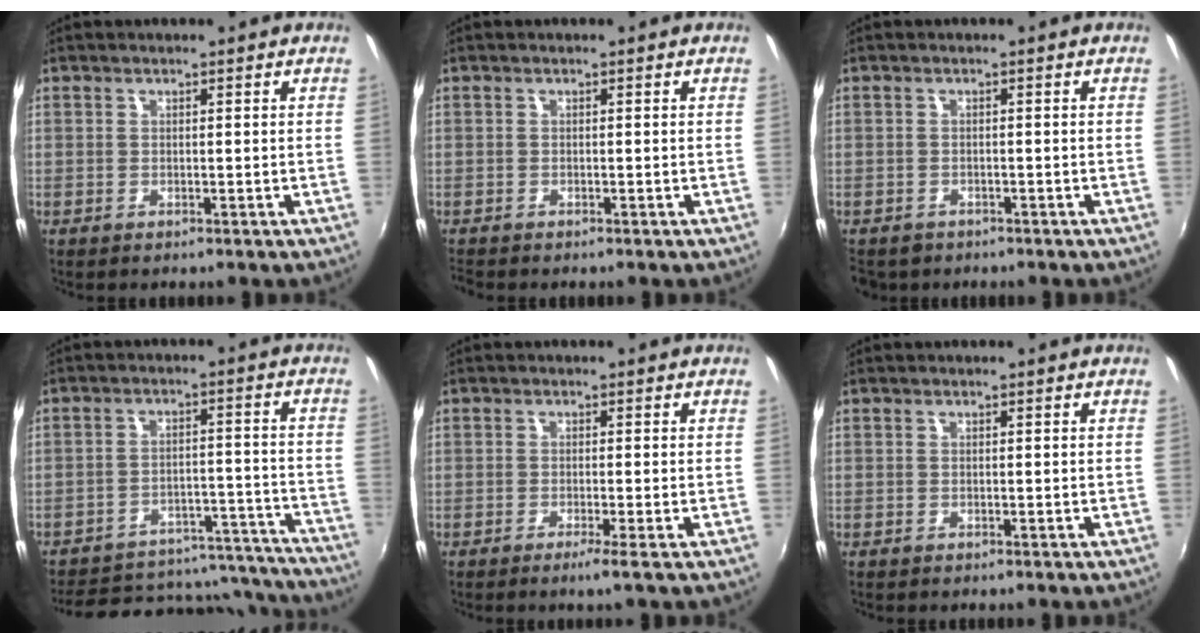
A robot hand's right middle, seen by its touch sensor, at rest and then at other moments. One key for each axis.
{"total": 0.8, "fx": -0.8, "fy": 0.2, "fz": 0.1, "tx": -0.005, "ty": -0.006, "tz": -0.018}
{"total": 3.3, "fx": -2.3, "fy": 2.2, "fz": 1.1, "tx": -0.031, "ty": -0.010, "tz": -0.034}
{"total": 24.3, "fx": -21.1, "fy": 8.8, "fz": 8.3, "tx": -0.156, "ty": 0.038, "tz": -0.245}
{"total": 1.9, "fx": -1.1, "fy": -0.7, "fz": 1.4, "tx": -0.030, "ty": -0.004, "tz": -0.025}
{"total": 0.0}